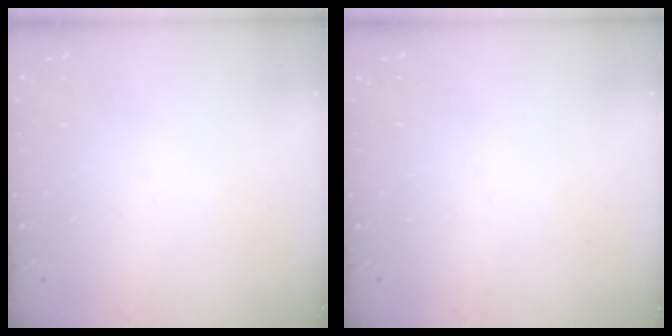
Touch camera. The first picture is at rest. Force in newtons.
{"total": 0.0}